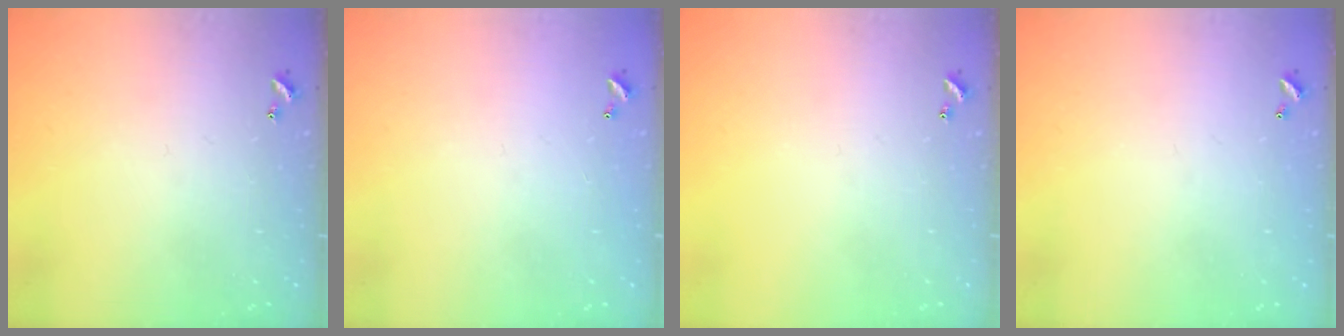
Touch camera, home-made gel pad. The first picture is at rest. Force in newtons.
{"total": 3.0, "press": 3.0, "slide": 0.1}
{"total": 0.0}
{"total": 2.8, "press": 2.8, "slide": 0.1}